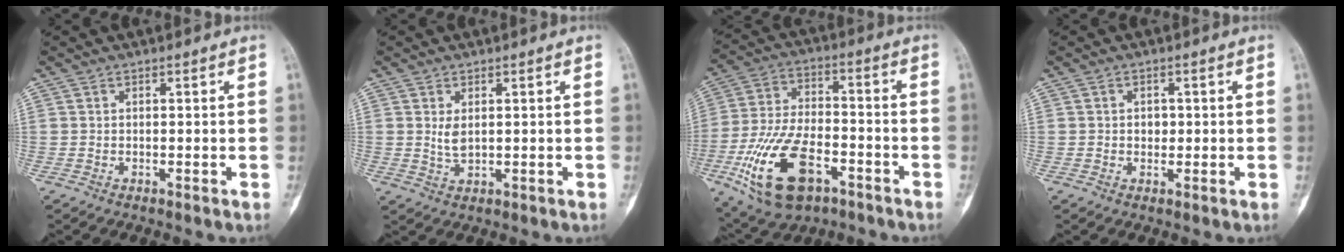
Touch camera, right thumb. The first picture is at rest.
{"total": 2.8, "force": [0.7, 1.3, 2.4], "torque": [-0.044, -0.006, 0.020]}
{"total": 18.8, "force": [-8.1, 9.7, 13.9], "torque": [-0.263, 0.031, -0.135]}
{"total": 1.8, "force": [0.1, 1.5, 1.1], "torque": [-0.003, 0.004, 0.002]}